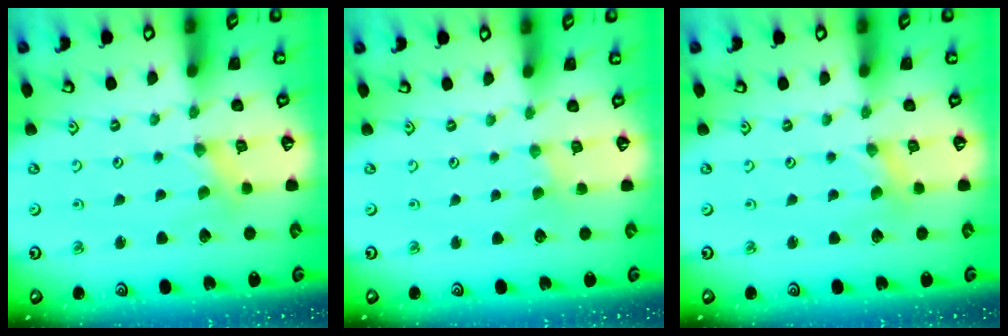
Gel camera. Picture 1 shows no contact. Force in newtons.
{"total": 0.9, "press": 0.9, "slide": 0.2}
{"total": 0.0}